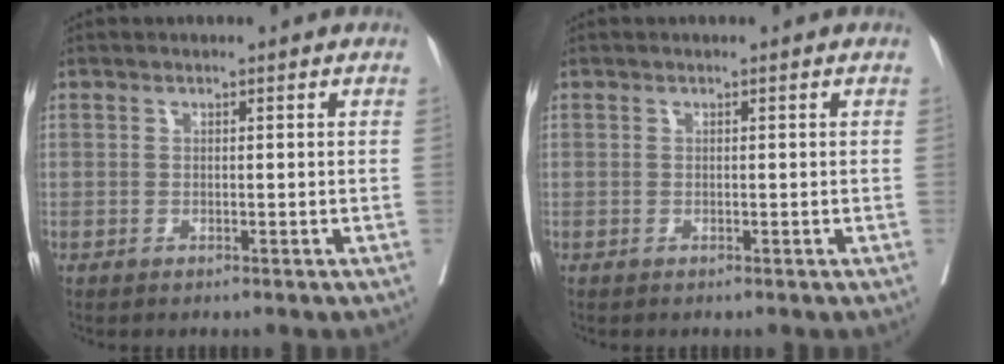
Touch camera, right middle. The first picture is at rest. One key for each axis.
{"total": 0.0}